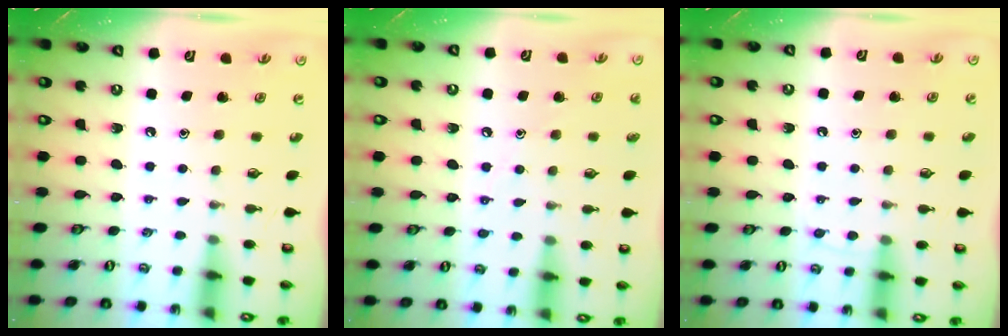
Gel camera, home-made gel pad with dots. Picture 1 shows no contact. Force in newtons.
{"total": 6.4, "press": 6.4, "slide": 0.5}
{"total": 5.1, "press": 5.1, "slide": 0.7}